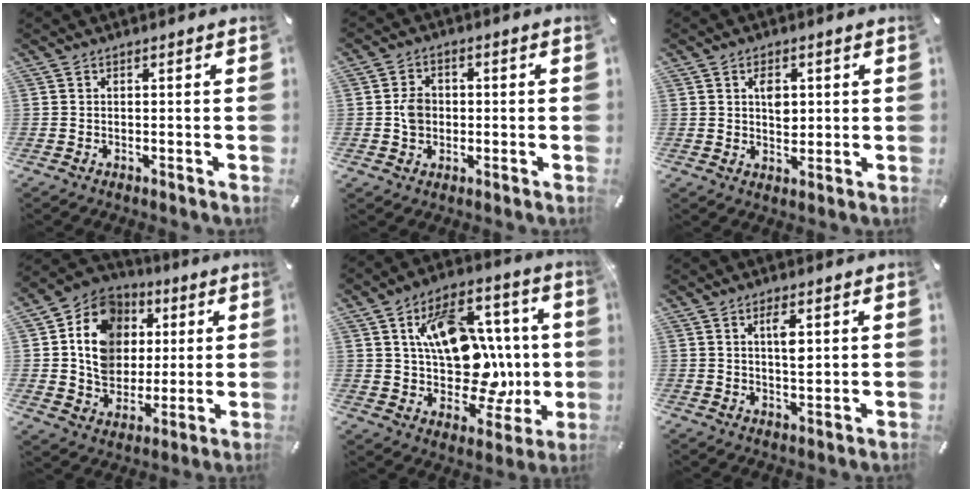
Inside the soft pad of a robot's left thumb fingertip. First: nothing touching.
{"total": 4.7, "force": [-0.5, 4.0, 2.4], "torque": [-0.044, 0.010, -0.007]}
{"total": 4.3, "force": [1.1, 3.1, 2.8], "torque": [-0.036, -0.002, 0.014]}
{"total": 14.7, "force": [2.5, 12.9, 6.6], "torque": [-0.126, -0.006, 0.052]}
{"total": 19.1, "force": [2.9, 14.2, 12.5], "torque": [-0.171, -0.018, 0.063]}
{"total": 4.5, "force": [1.6, 1.5, 3.9], "torque": [-0.060, -0.006, 0.021]}